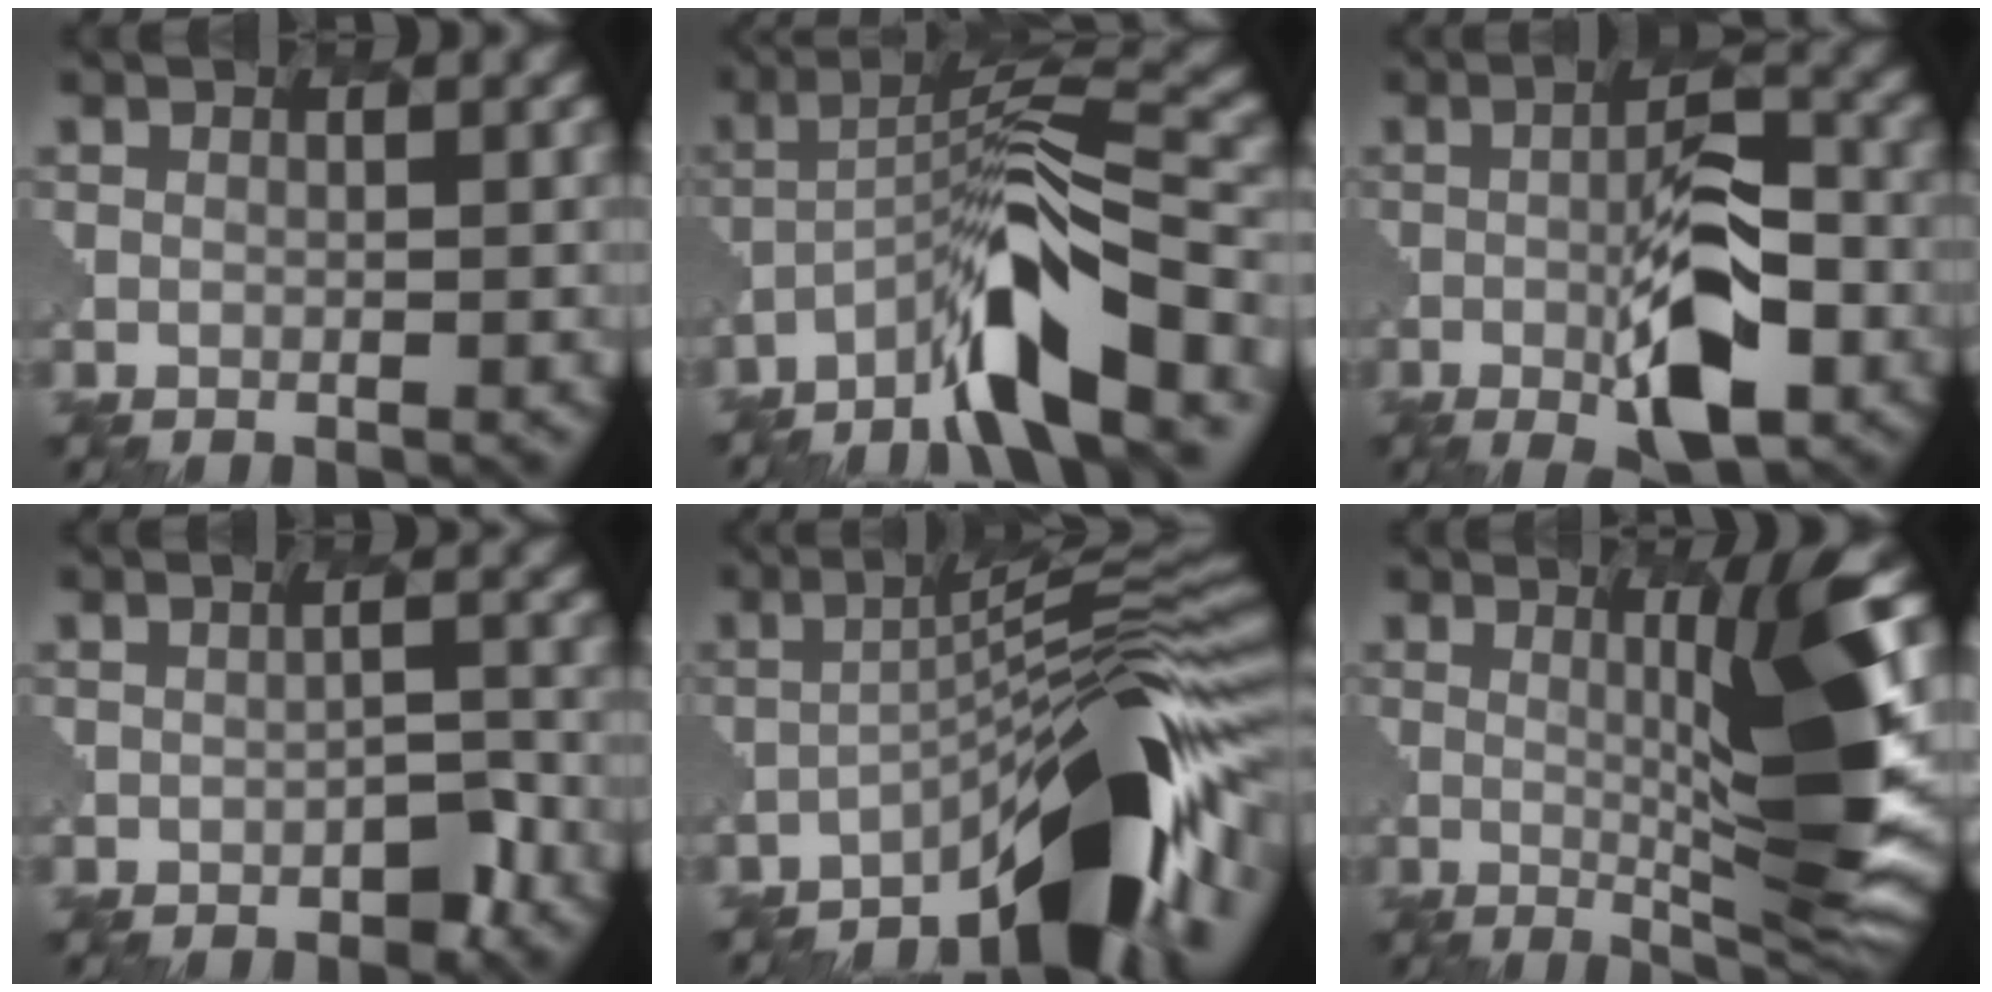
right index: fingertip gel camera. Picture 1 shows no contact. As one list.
[{"total": 7.8, "force": [-6.3, 0.8, 4.6], "torque": [-0.113, 0.024, -0.131]}, {"total": 6.1, "force": [-2.7, 2.0, 5.1], "torque": [-0.122, -0.004, -0.056]}, {"total": 1.7, "force": [-1.6, 0.3, -0.2], "torque": [-0.024, -0.010, -0.030]}, {"total": 9.5, "force": [-6.7, 0.7, 6.7], "torque": [-0.122, 0.013, -0.127]}, {"total": 7.5, "force": [1.4, 0.0, 7.3], "torque": [-0.130, 0.000, 0.014]}]